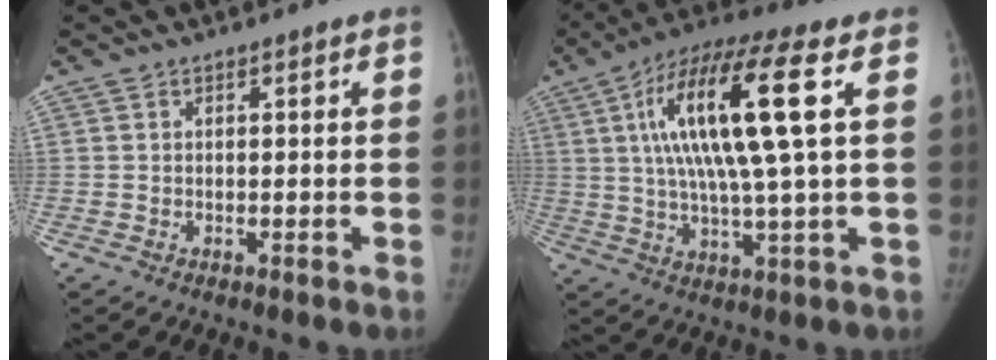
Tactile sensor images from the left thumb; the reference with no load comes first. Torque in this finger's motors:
{"motor_torque": [0.32, 1.45, 2.08, -0.69, 0.17]}